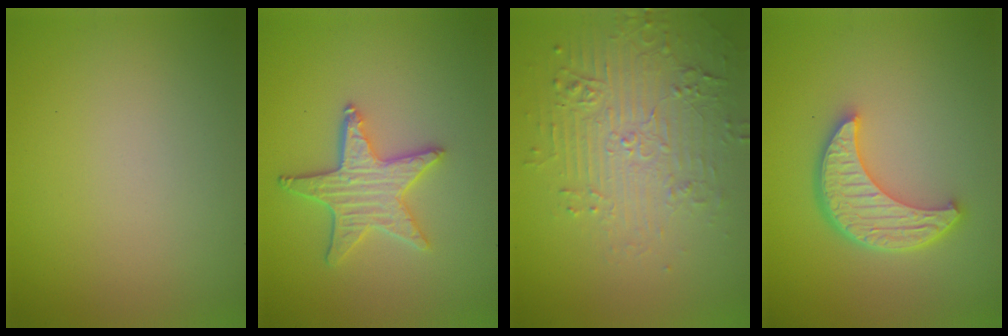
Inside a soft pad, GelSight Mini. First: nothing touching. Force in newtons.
{"total": 4.2, "press": 3.8, "slide": 1.7}
{"total": 5.0, "press": 3.5, "slide": 3.5}
{"total": 5.6, "press": 4.3, "slide": 3.7}